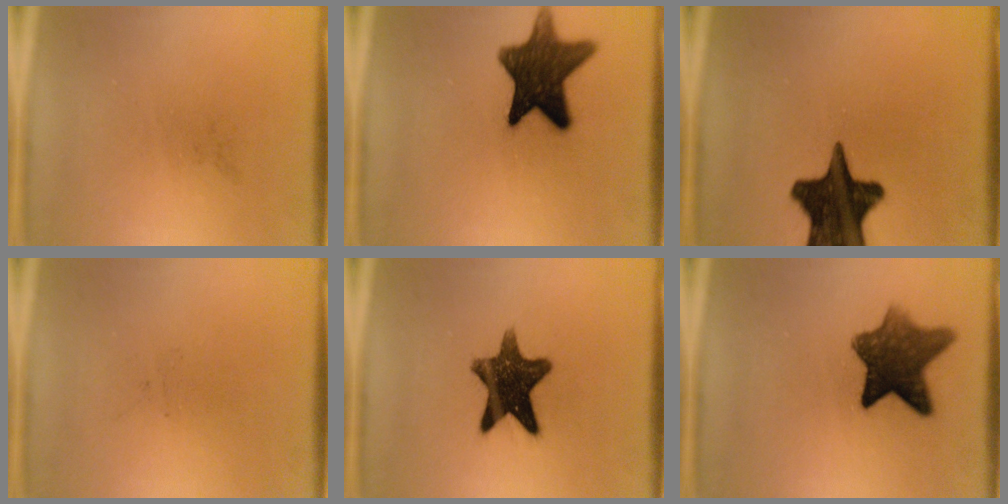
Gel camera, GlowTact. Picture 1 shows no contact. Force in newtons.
{"total": 13.3}
{"total": 17.1}
{"total": 0.0}
{"total": 12.5}
{"total": 9.6}